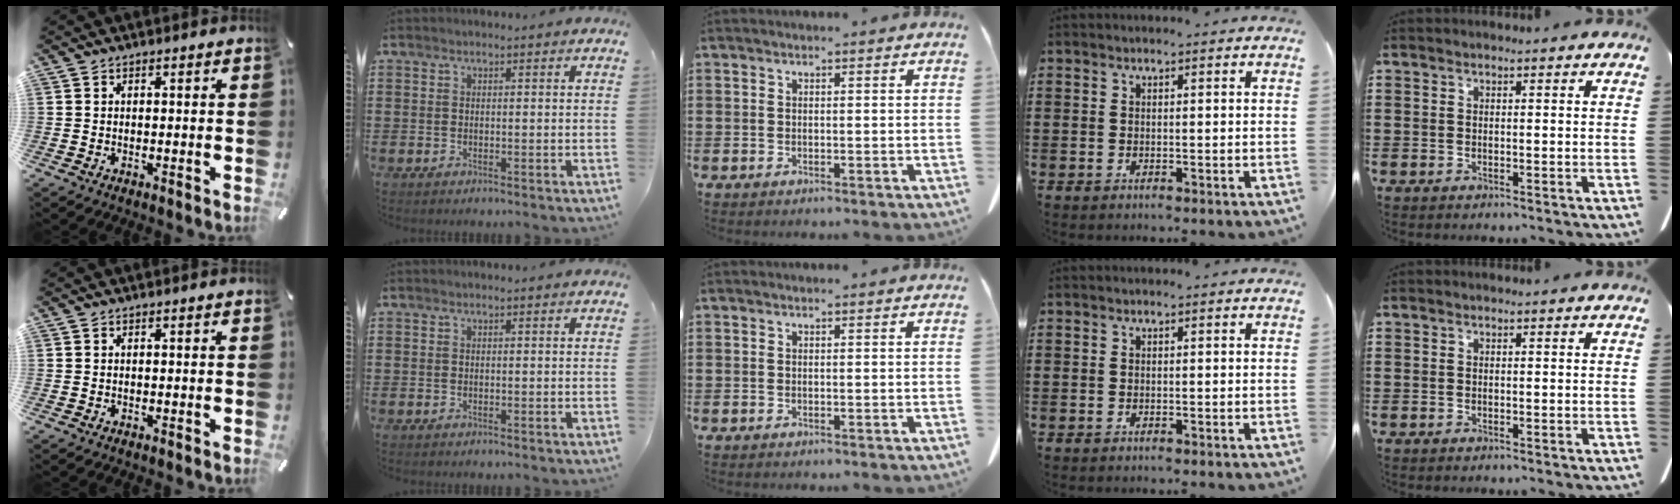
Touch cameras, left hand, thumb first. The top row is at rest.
{}